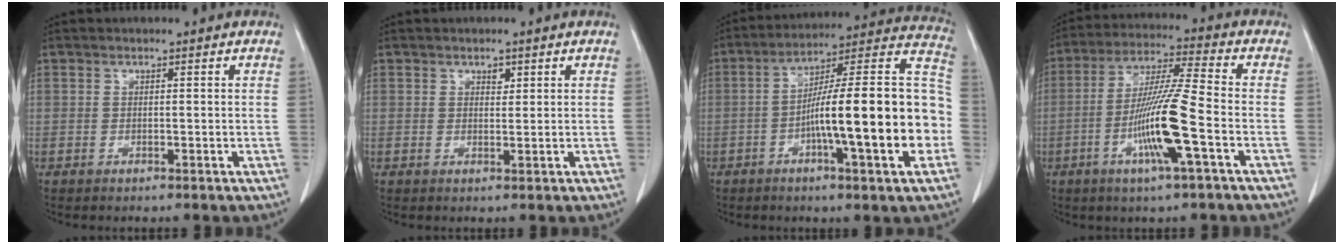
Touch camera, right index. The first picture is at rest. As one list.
[{"total": 1.4, "force": [0.9, 0.7, 0.8], "torque": [-0.009, -0.005, 0.013]}, {"total": 22.1, "force": [-4.5, 1.9, 21.5], "torque": [-0.273, 0.023, -0.069]}, {"total": 12.3, "force": [-3.9, -0.4, 11.7], "torque": [-0.229, -0.007, -0.079]}]